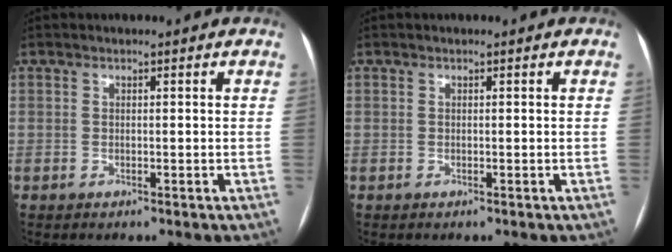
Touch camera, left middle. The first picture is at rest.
{"total": 0.0}